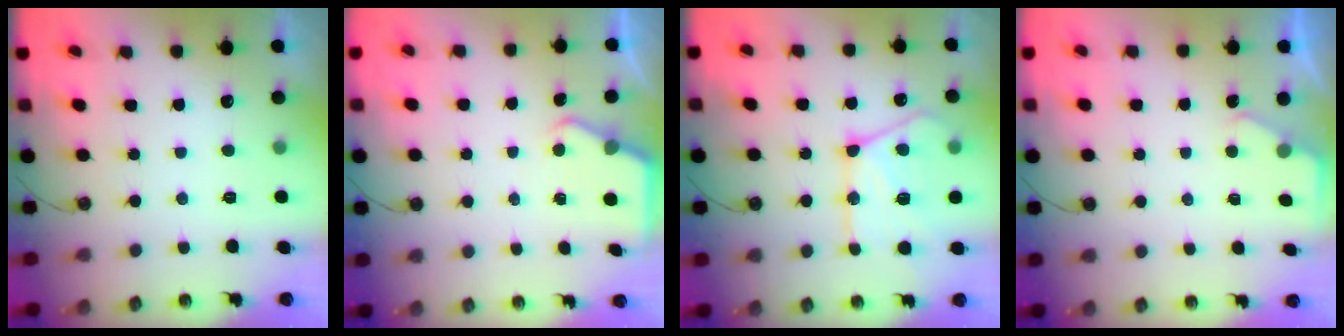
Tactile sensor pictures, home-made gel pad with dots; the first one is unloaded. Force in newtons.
{"total": 2.8, "press": 2.8, "slide": 0.0}
{"total": 18.7, "press": 18.5, "slide": 2.0}
{"total": 1.8, "press": 1.7, "slide": 0.3}